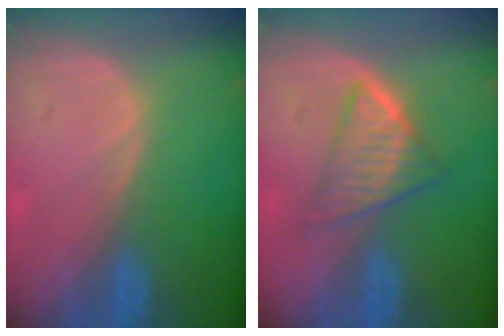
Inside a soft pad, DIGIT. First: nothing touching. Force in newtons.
{"total": 5.6, "press": 5.5, "slide": 1.4}